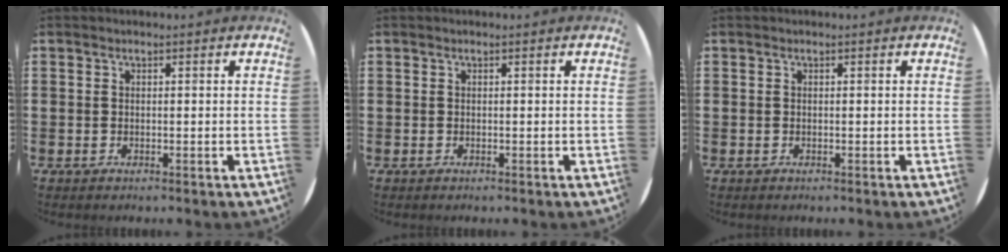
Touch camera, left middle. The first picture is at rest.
{"total": 0.0}
{"total": 0.0}